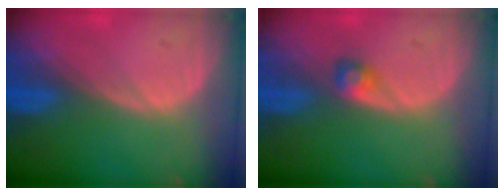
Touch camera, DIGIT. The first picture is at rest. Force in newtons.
{"total": 1.9, "press": 1.8, "slide": 0.2}